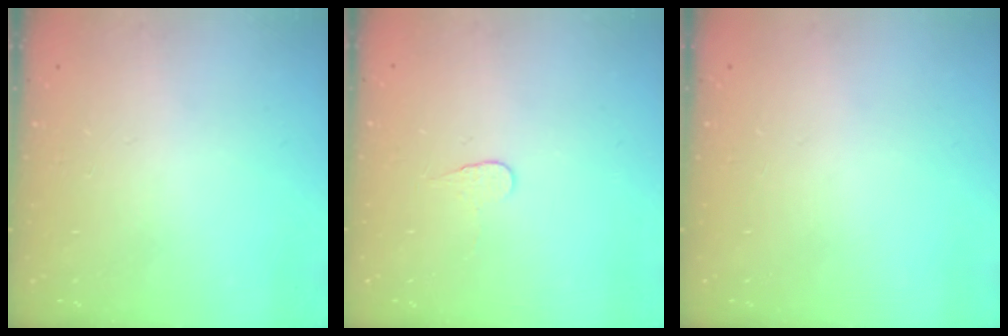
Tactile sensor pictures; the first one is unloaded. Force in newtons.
{"total": 3.9, "press": 3.9, "slide": 0.4}
{"total": 0.0}